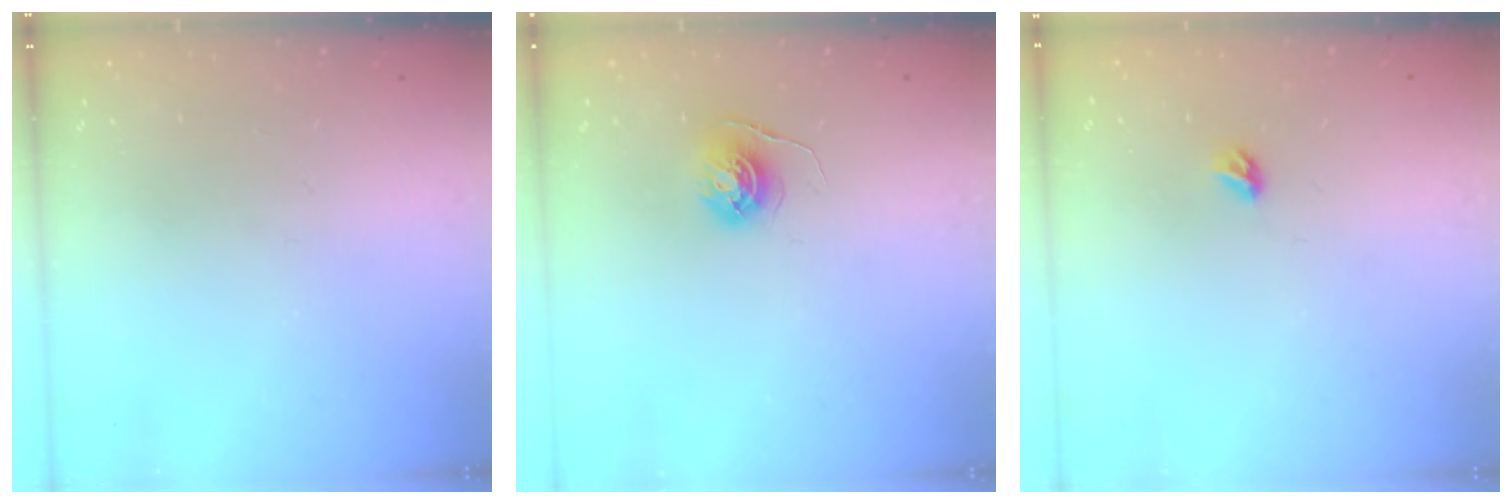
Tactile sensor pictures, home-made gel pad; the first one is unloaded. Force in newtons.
{"total": 5.6, "press": 5.5, "slide": 0.6}
{"total": 3.8, "press": 3.8, "slide": 0.7}